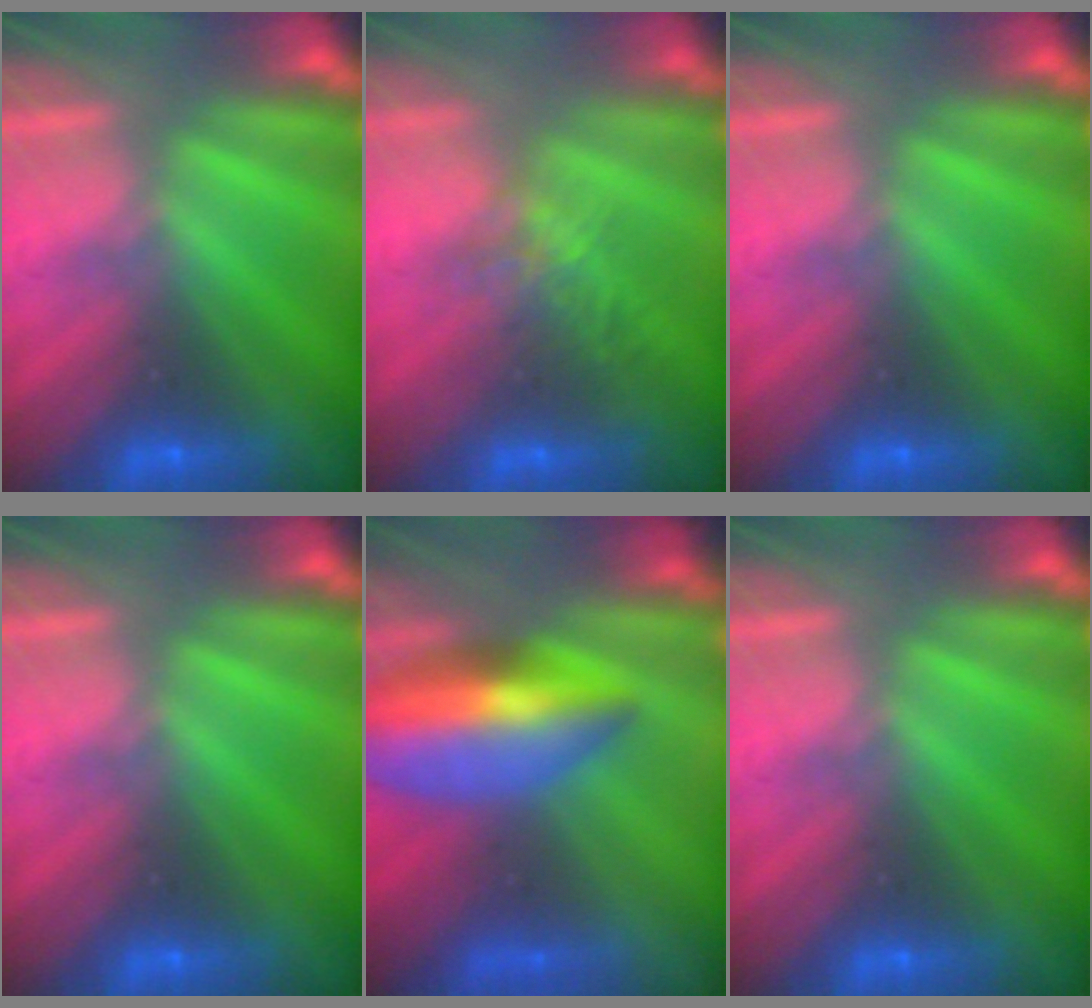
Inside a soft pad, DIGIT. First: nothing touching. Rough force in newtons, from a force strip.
{"total": 3.8}
{"total": 0.0}
{"total": 0.0}
{"total": 6.0}
{"total": 0.0}